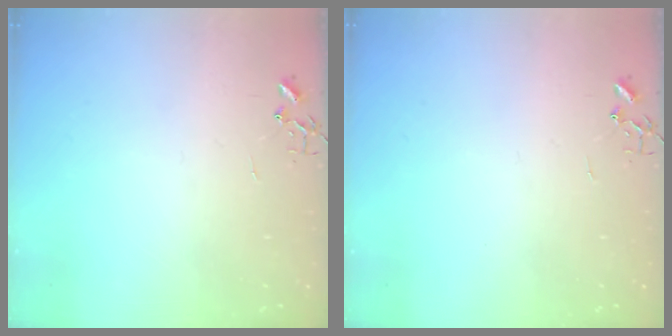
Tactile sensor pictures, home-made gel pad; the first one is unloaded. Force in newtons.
{"total": 0.0}